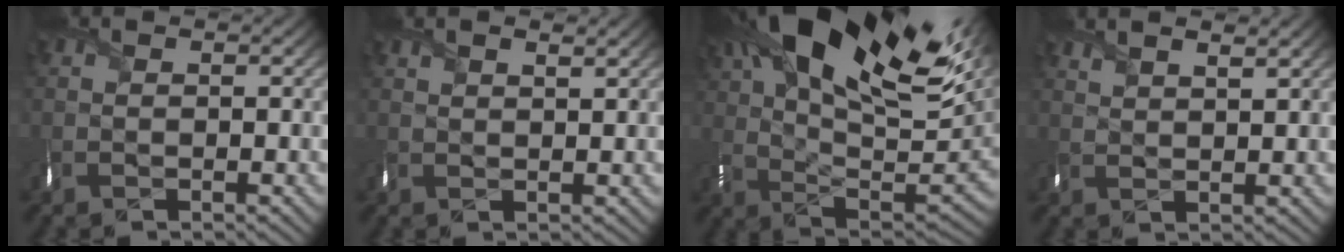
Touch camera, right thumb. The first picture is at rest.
{"total": 2.4, "force": [1.9, 0.5, 1.5], "torque": [-0.032, 0.007, 0.034]}
{"total": 22.9, "force": [11.6, 10.5, 16.8], "torque": [-0.293, 0.057, 0.174]}
{"total": 4.2, "force": [3.2, 1.0, 2.5], "torque": [-0.041, 0.013, 0.045]}